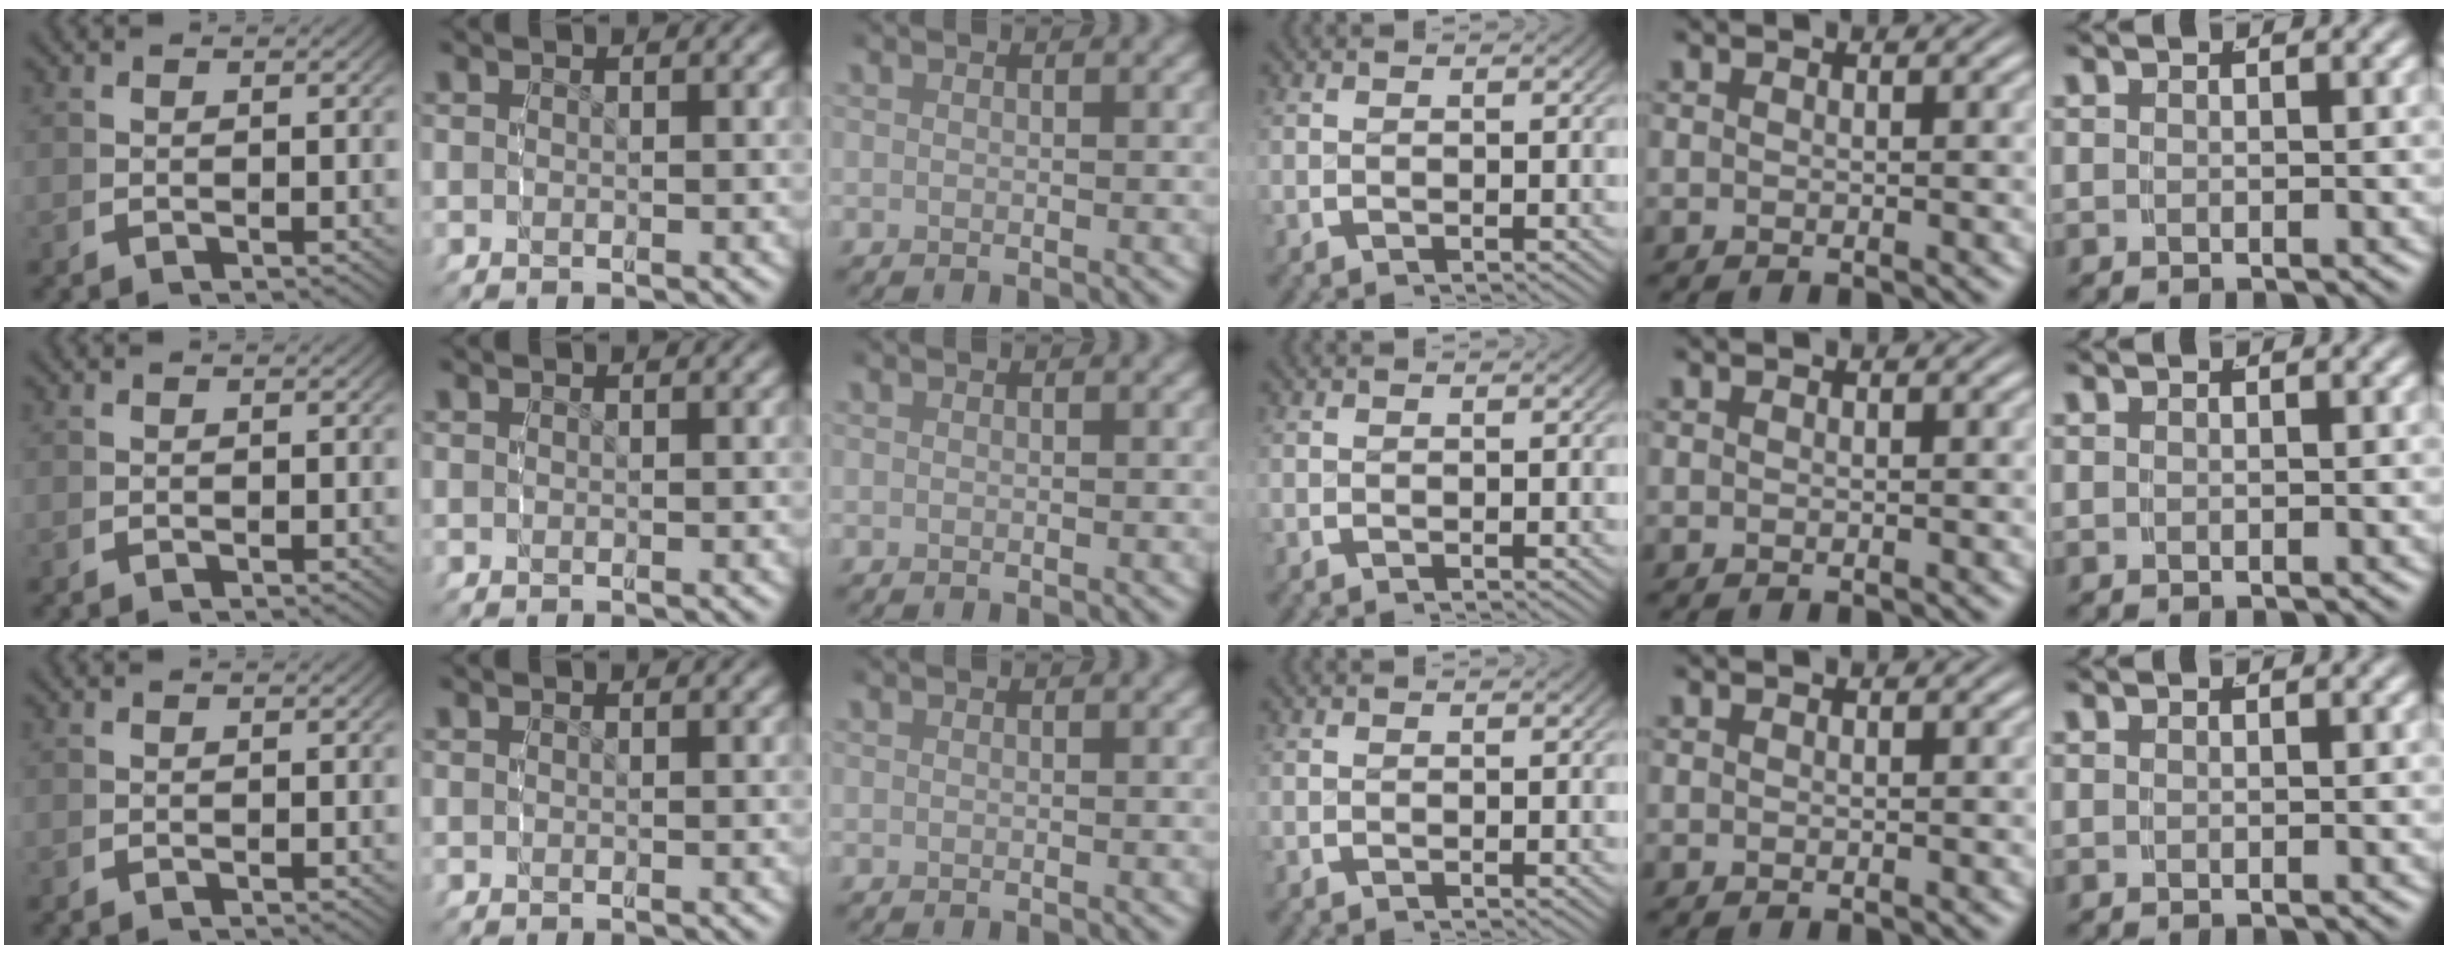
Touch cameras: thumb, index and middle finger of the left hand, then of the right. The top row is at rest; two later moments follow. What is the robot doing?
{"motion": "reach", "object": "coat"}